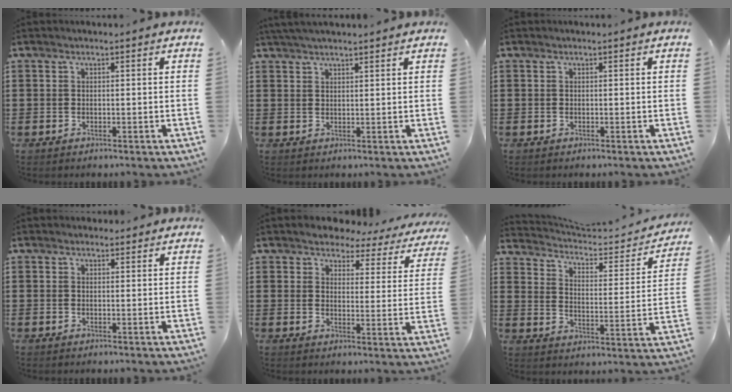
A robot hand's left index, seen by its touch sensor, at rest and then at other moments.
{"total": 2.5, "force": [2.4, 0.0, 0.8], "torque": [-0.020, 0.000, 0.046]}
{"total": 0.0}
{"total": 1.3, "force": [1.2, 0.6, 0.2], "torque": [-0.005, 0.005, 0.023]}
{"total": 4.1, "force": [3.8, 1.5, 0.6], "torque": [-0.029, -0.024, 0.061]}
{"total": 3.7, "force": [3.2, 1.1, 1.4], "torque": [-0.048, -0.024, 0.048]}